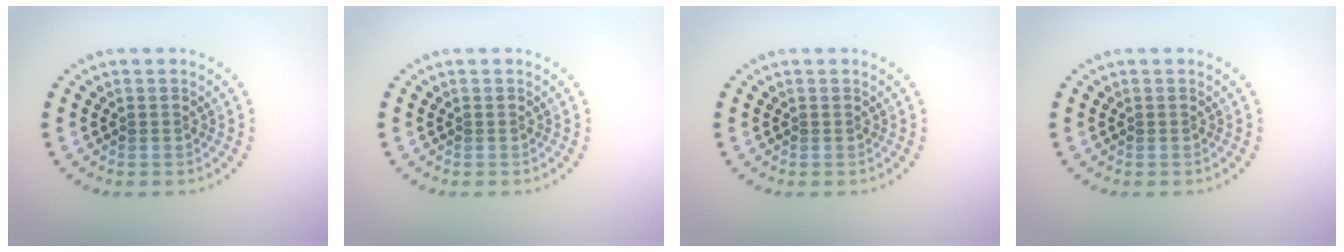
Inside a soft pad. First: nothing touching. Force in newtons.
{"total": 0.0}
{"total": 0.0}
{"total": 0.0}